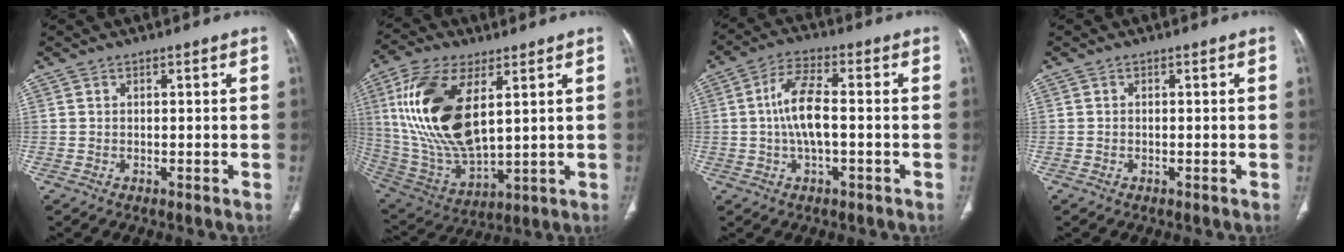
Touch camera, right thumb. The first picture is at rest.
{"total": 21.0, "force": [5.9, 10.0, 17.5], "torque": [-0.354, -0.027, 0.121]}
{"total": 8.2, "force": [-0.4, 3.1, 7.6], "torque": [-0.162, 0.017, -0.014]}
{"total": 0.0}